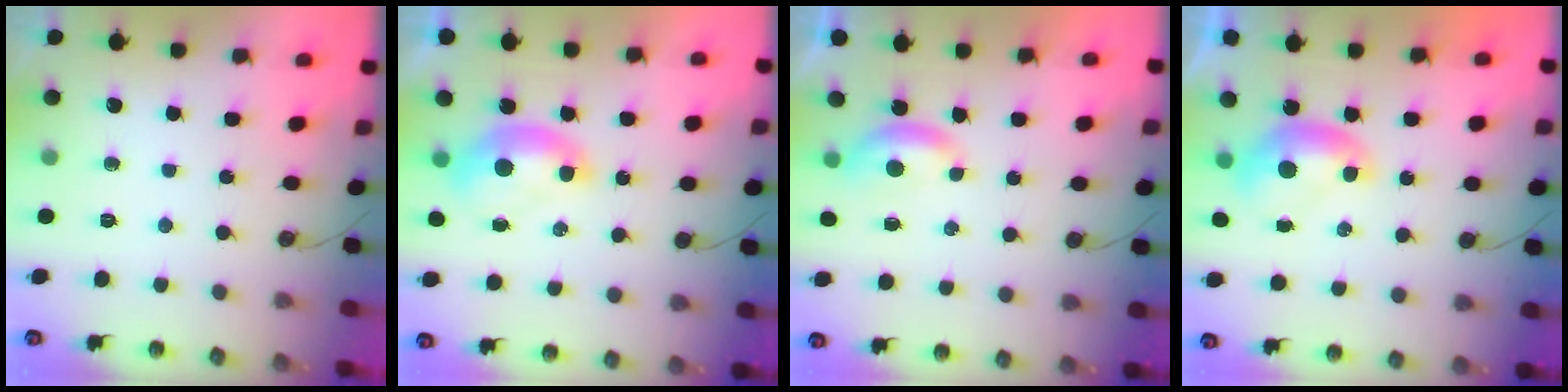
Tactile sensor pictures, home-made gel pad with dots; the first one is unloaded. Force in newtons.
{"total": 2.0, "press": 2.0, "slide": 0.4}
{"total": 1.8, "press": 1.8, "slide": 0.4}
{"total": 0.0}